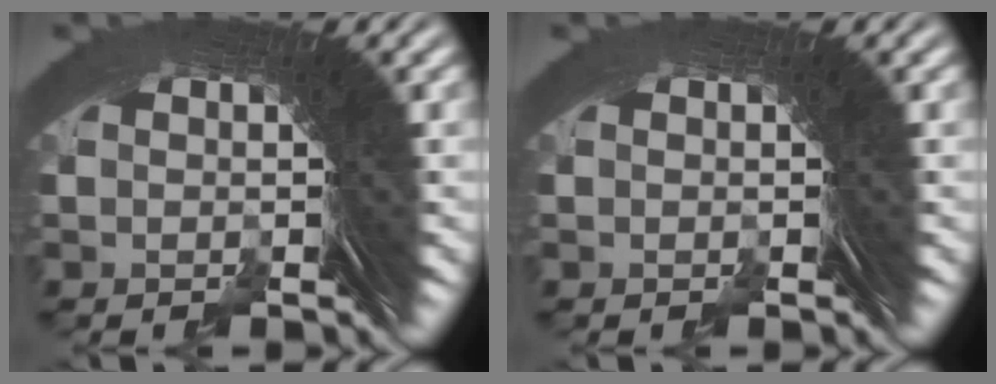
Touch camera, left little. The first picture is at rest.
{"total": 0.0}